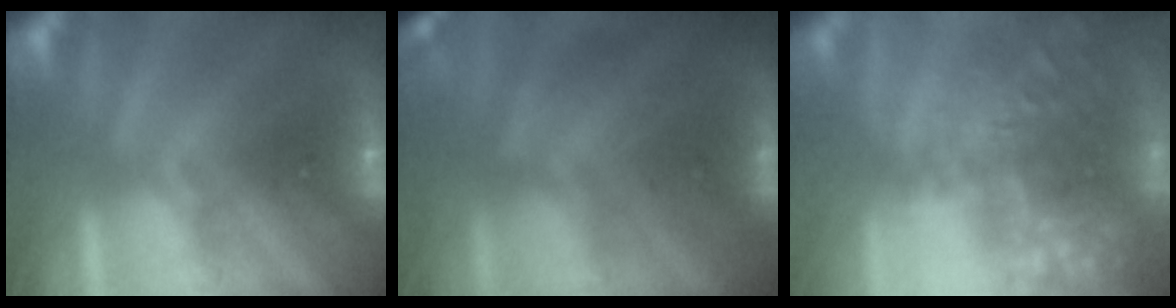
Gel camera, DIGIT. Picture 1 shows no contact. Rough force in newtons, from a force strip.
{"total": 6.3}
{"total": 5.7}